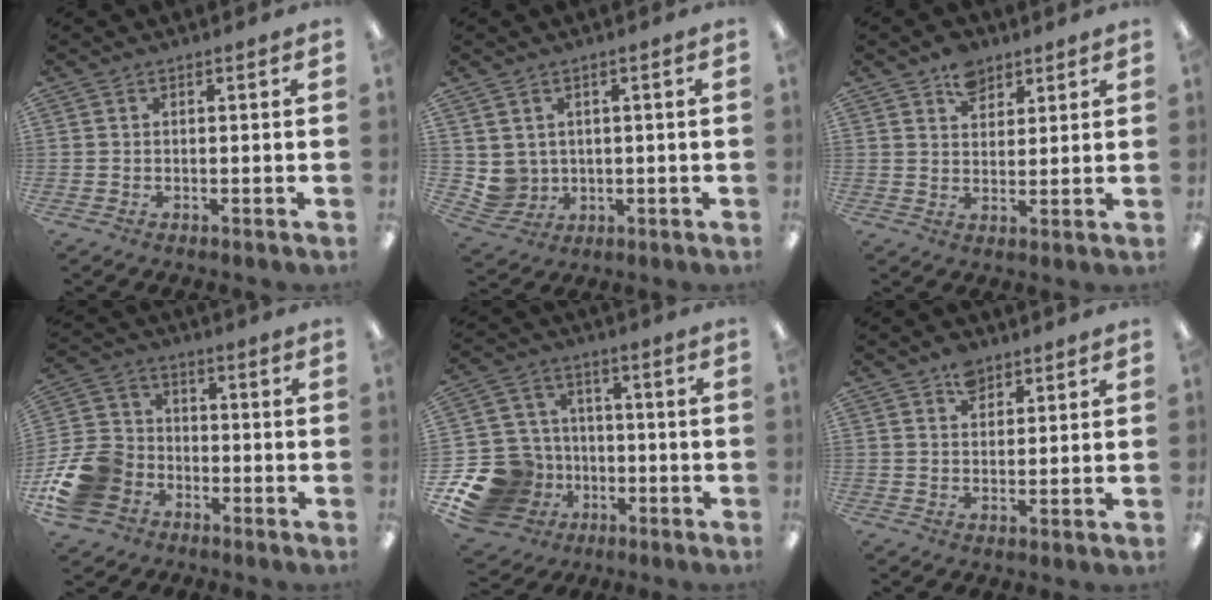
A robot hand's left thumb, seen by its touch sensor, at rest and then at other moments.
{"total": 4.6, "force": [1.8, 4.2, 0.3], "torque": [-0.031, -0.006, 0.038]}
{"total": 6.8, "force": [4.5, 4.3, 2.5], "torque": [-0.027, -0.016, 0.079]}
{"total": 14.0, "force": [-6.1, 11.0, 6.2], "torque": [-0.129, 0.052, -0.105]}
{"total": 18.0, "force": [-7.1, 15.0, 6.9], "torque": [-0.146, 0.049, -0.096]}
{"total": 5.0, "force": [3.3, 3.1, 2.0], "torque": [-0.017, -0.010, 0.055]}